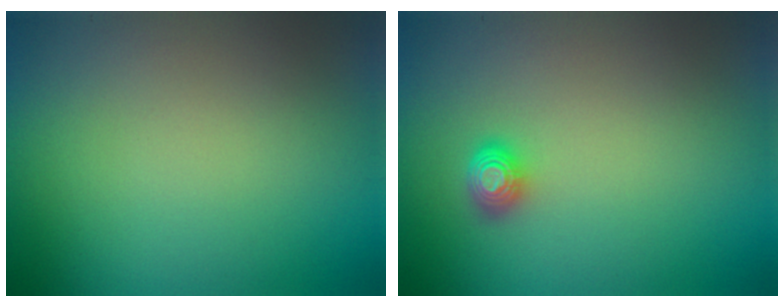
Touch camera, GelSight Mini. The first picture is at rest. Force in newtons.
{"total": 1.6, "press": 1.2, "slide": 1.0}